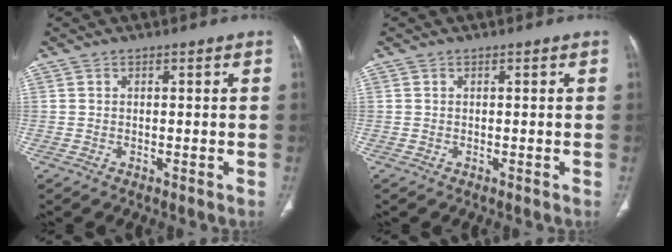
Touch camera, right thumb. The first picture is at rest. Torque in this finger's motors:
{"motor_torque": [-0.02, 0.07, -0.02, 0.02, 0.00]}